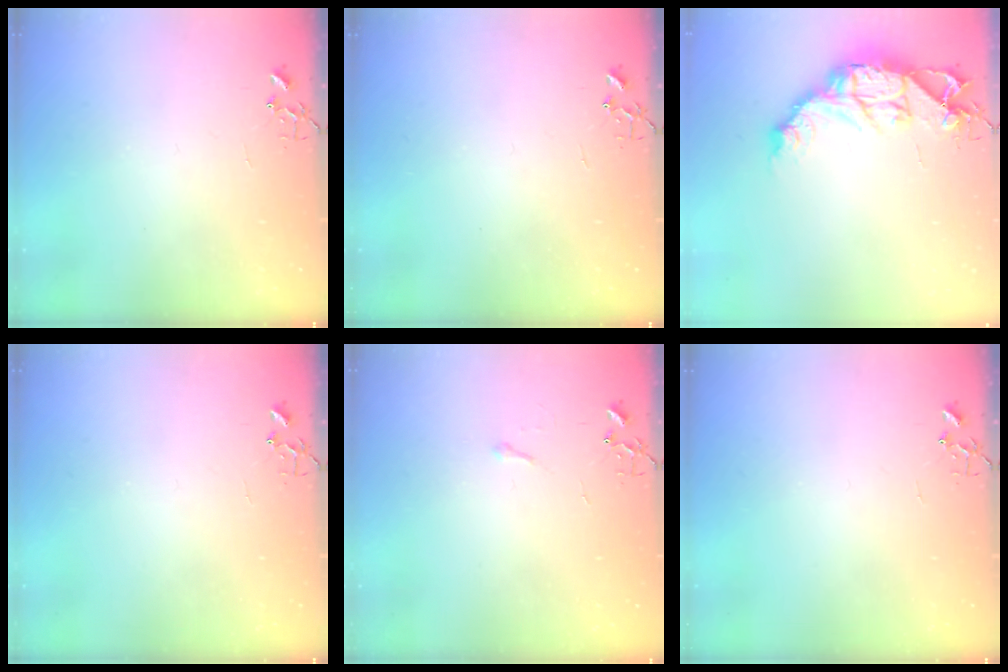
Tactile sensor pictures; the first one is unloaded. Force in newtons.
{"total": 0.0}
{"total": 15.1, "press": 15.0, "slide": 1.3}
{"total": 0.0}
{"total": 3.1, "press": 3.1, "slide": 0.5}
{"total": 0.0}